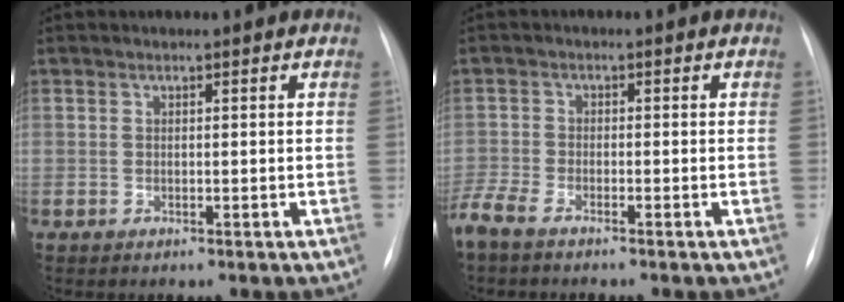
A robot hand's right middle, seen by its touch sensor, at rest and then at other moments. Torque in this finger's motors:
{"motor_torque": [-0.21, -0.84, 0.96, 0.21]}